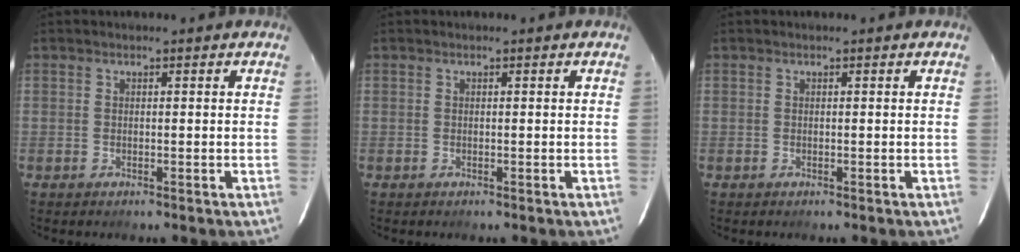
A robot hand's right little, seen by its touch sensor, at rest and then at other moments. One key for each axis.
{"total": 0.0}
{"total": 0.0}